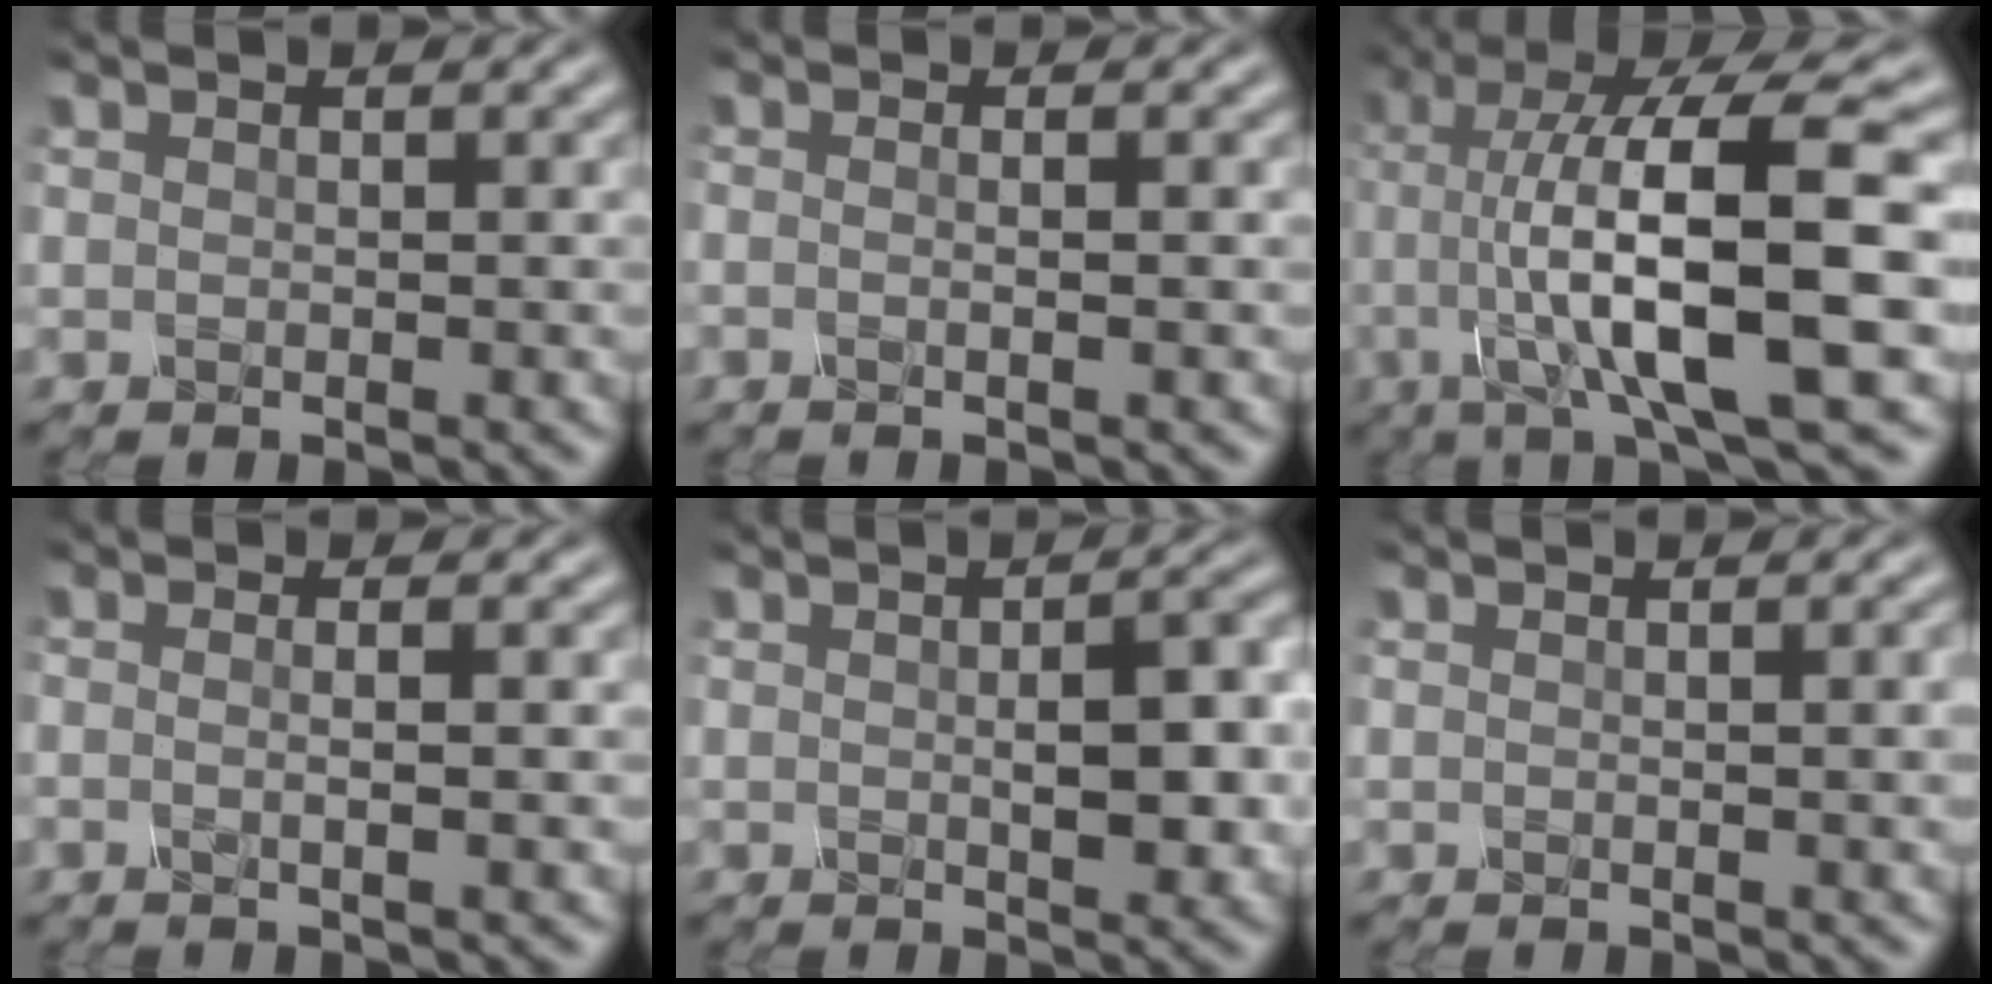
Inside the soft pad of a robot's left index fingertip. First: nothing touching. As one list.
[{"total": 1.4, "force": [-0.3, 0.5, 1.2], "torque": [-0.004, -0.006, -0.024]}, {"total": 13.1, "force": [-0.6, 2.8, 12.8], "torque": [-0.174, 0.017, -0.011]}, {"total": 2.1, "force": [-0.1, 0.9, 1.9], "torque": [-0.011, 0.001, -0.030]}, {"total": 5.4, "force": [0.1, 2.3, 4.9], "torque": [-0.068, 0.006, 0.002]}, {"total": 2.3, "force": [0.7, 0.9, 2.1], "torque": [-0.019, 0.006, 0.004]}]